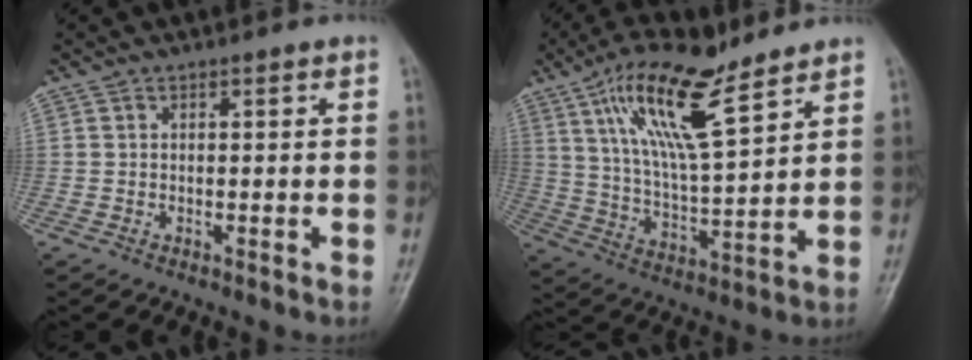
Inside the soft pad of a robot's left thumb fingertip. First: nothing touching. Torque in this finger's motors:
{"motor_torque": [0.31, 0.36, 1.71, -1.06, 0.39]}